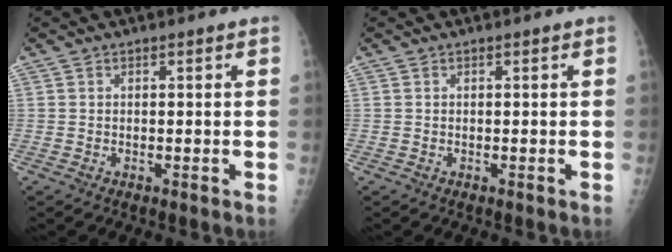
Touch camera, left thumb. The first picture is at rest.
{"total": 0.0}